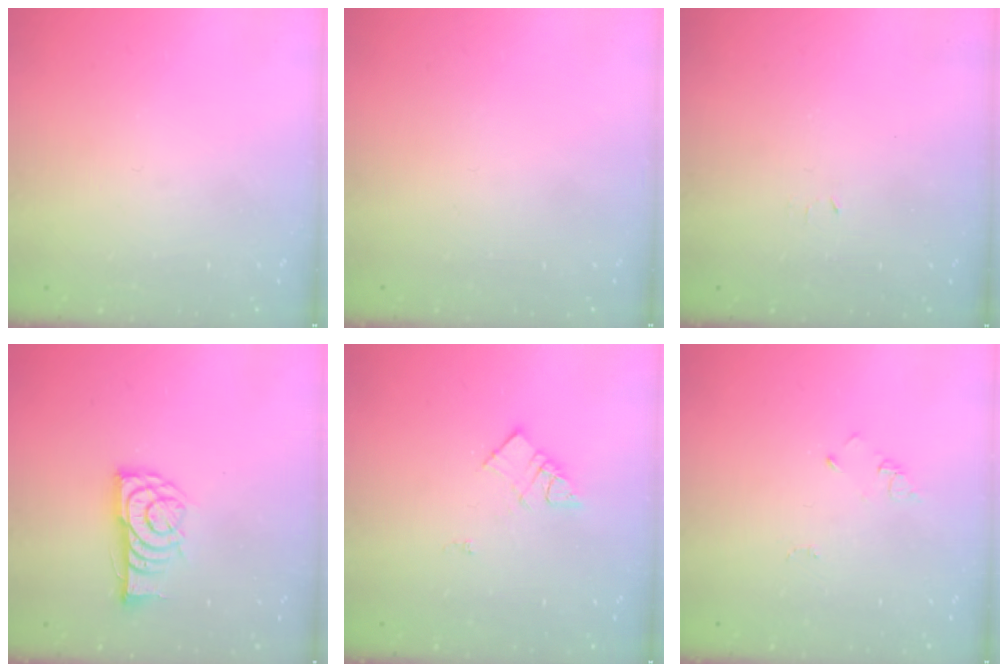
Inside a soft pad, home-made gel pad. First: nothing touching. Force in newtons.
{"total": 1.7, "press": 1.7, "slide": 0.1}
{"total": 2.4, "press": 2.4, "slide": 0.4}
{"total": 11.5, "press": 11.4, "slide": 0.5}
{"total": 6.9, "press": 6.9, "slide": 0.3}
{"total": 2.9, "press": 2.9, "slide": 0.3}